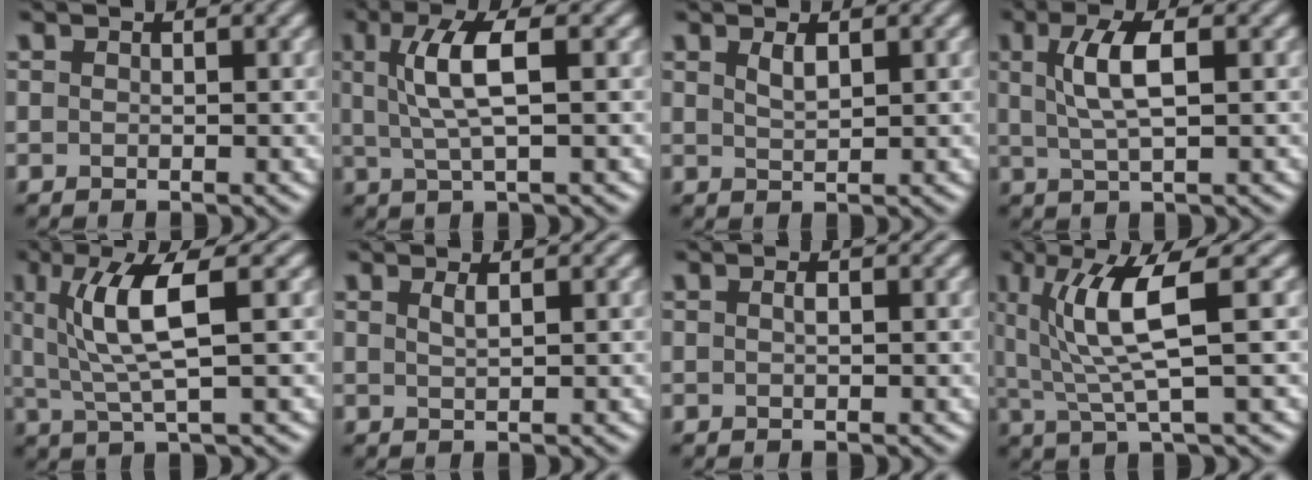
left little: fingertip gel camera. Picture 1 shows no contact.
{"total": 4.8, "force": [1.0, 1.2, 4.6], "torque": [-0.094, 0.004, 0.021]}
{"total": 1.5, "force": [0.9, 0.4, 1.0], "torque": [-0.022, 0.000, 0.019]}
{"total": 4.2, "force": [1.0, 1.2, 3.9], "torque": [-0.081, 0.004, 0.020]}
{"total": 6.1, "force": [1.5, 1.3, 5.8], "torque": [-0.112, 0.000, 0.029]}
{"total": 1.2, "force": [0.6, 0.3, 0.9], "torque": [-0.013, 0.002, 0.009]}
{"total": 0.6, "force": [0.1, 0.1, 0.5], "torque": [-0.012, 0.004, 0.003]}
{"total": 6.9, "force": [1.8, 1.3, 6.5], "torque": [-0.123, -0.001, 0.033]}